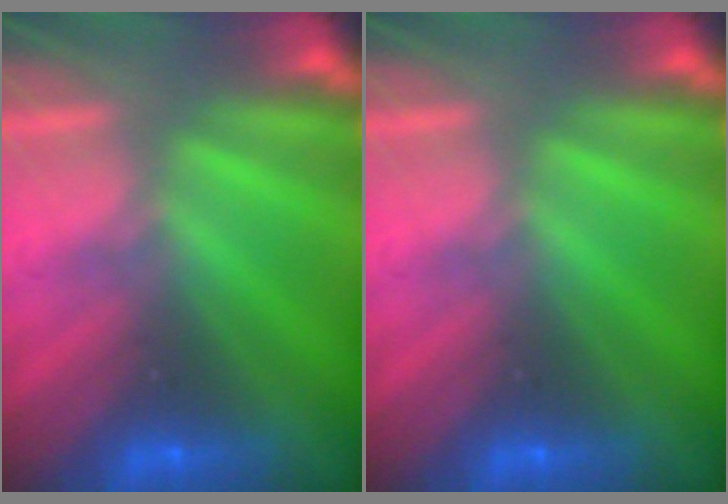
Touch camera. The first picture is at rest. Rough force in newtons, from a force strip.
{"total": 0.0}